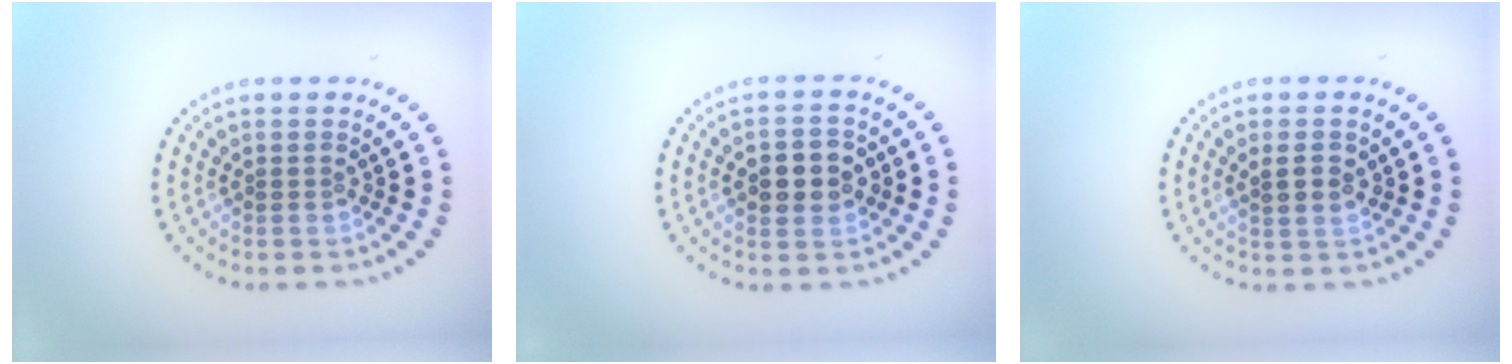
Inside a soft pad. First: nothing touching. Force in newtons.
{"total": 3.4, "press": 3.4, "slide": 0.2}
{"total": 1.6, "press": 1.5, "slide": 0.5}